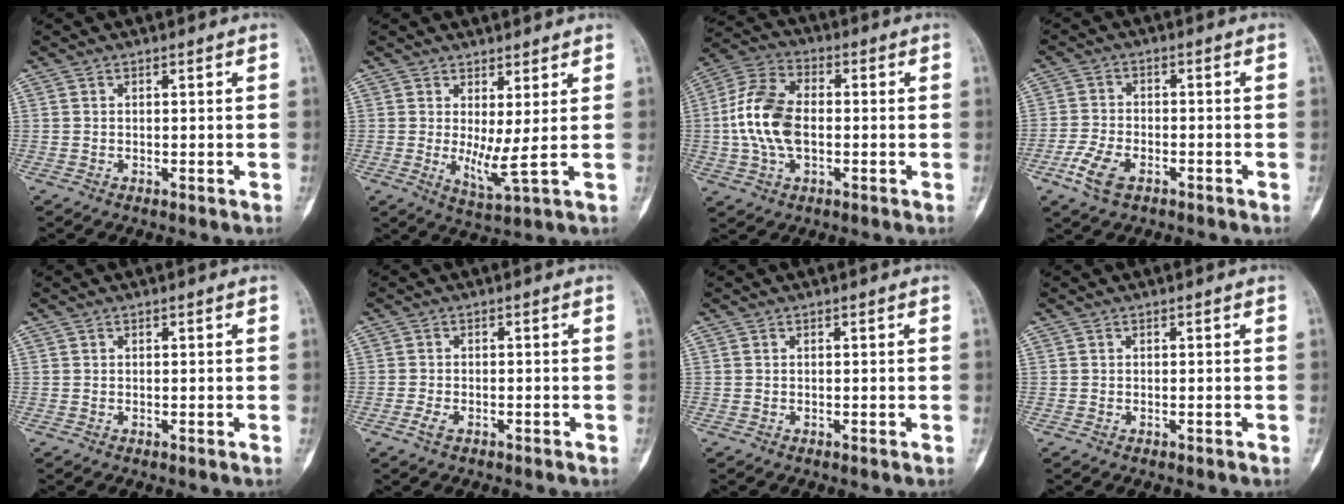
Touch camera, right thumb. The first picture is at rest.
{"total": 5.1, "force": [0.8, 0.6, 5.0], "torque": [-0.092, -0.024, 0.020]}
{"total": 12.8, "force": [-0.7, 7.8, 10.1], "torque": [-0.202, 0.024, -0.017]}
{"total": 6.5, "force": [-3.4, 3.4, 4.3], "torque": [-0.094, 0.011, -0.065]}
{"total": 0.0}
{"total": 2.0, "force": [-1.1, 1.0, 1.3], "torque": [-0.030, 0.004, -0.022]}
{"total": 0.0}
{"total": 0.0}